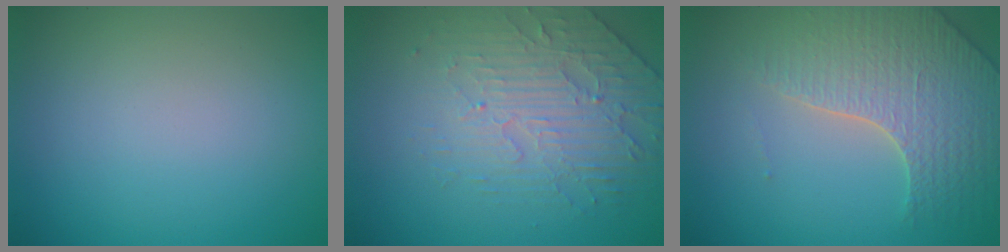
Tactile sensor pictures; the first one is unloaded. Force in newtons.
{"total": 4.7, "press": 3.5, "slide": 3.1}
{"total": 4.3, "press": 4.2, "slide": 0.8}